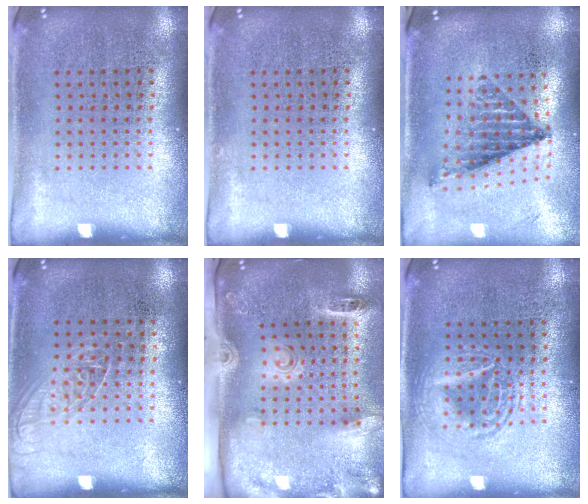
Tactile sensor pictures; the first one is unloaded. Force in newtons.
{"total": 0.0}
{"total": 1.0, "press": 0.9, "slide": 0.4}
{"total": 1.2, "press": 1.1, "slide": 0.5}
{"total": 2.9, "press": 2.0, "slide": 2.1}
{"total": 2.8, "press": 2.8, "slide": 0.3}